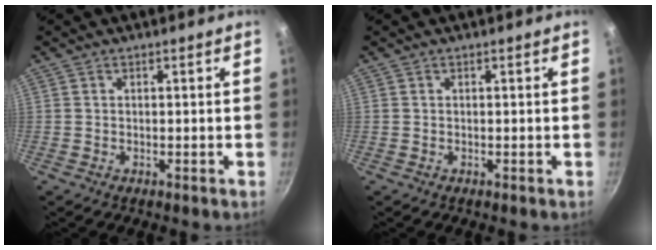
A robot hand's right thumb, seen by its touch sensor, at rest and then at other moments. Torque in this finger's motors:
{"motor_torque": [-0.14, 0.15, 0.00, 0.00, 0.00]}